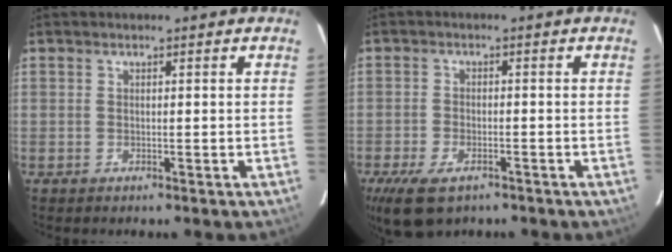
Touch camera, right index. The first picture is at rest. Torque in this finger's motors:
{"motor_torque": [0.72, -0.50, 0.42, 0.09]}